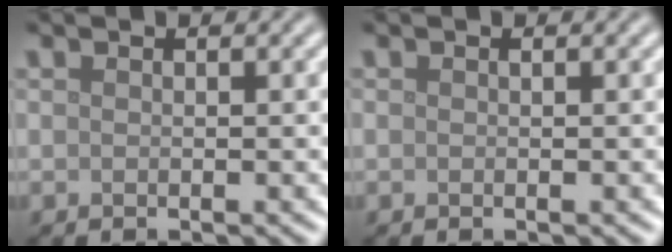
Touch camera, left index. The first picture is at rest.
{"total": 0.0}